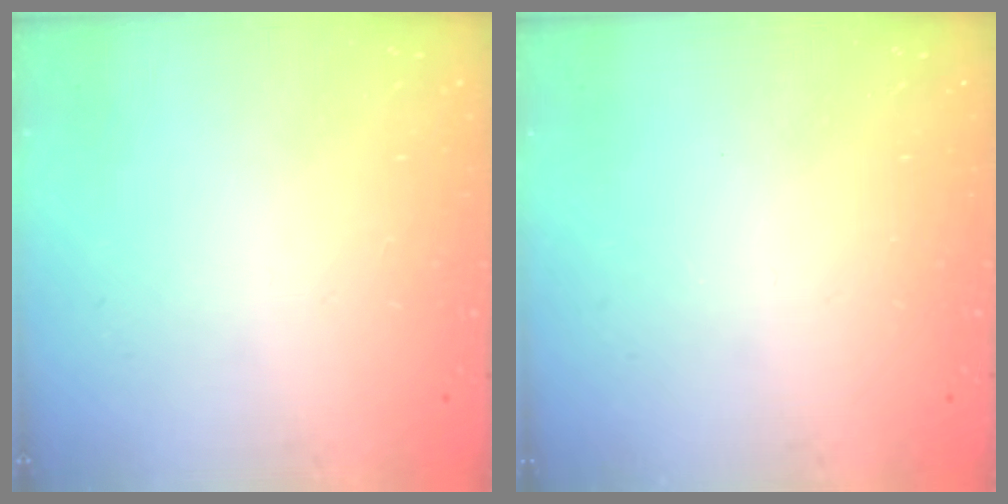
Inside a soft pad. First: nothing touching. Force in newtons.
{"total": 0.0}